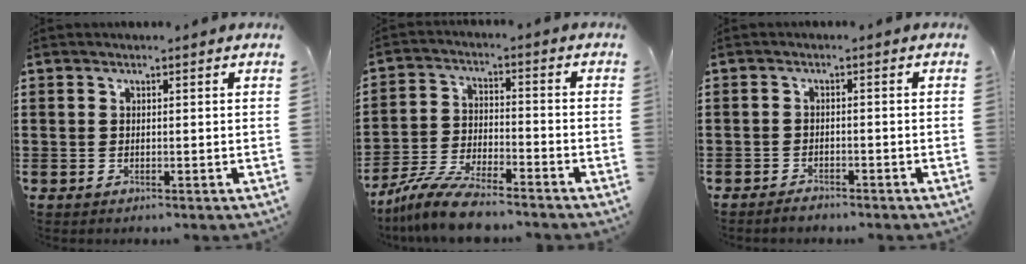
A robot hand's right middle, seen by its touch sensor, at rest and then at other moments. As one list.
[{"total": 8.4, "force": [-7.5, 1.0, 3.6], "torque": [-0.076, 0.006, -0.144]}, {"total": 1.5, "force": [-1.4, 0.2, 0.3], "torque": [-0.011, -0.002, -0.028]}]